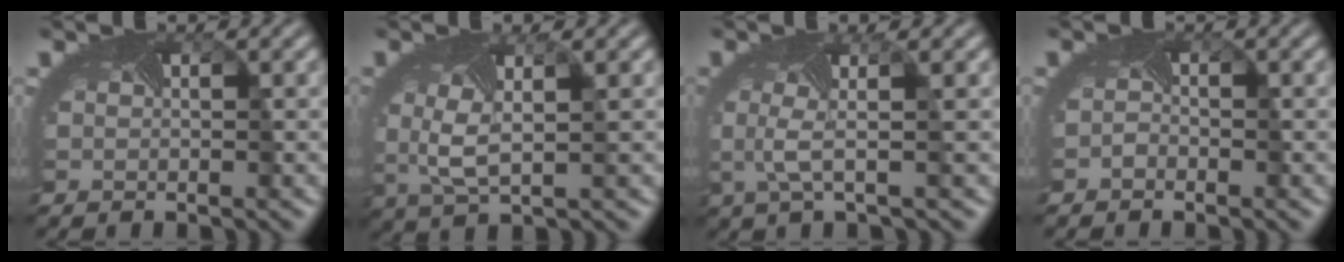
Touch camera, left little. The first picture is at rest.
{"total": 3.1, "force": [0.4, 0.9, 2.9], "torque": [-0.084, 0.000, 0.007]}
{"total": 2.1, "force": [-0.1, -0.1, 2.1], "torque": [-0.055, 0.000, -0.003]}
{"total": 0.7, "force": [-0.7, 0.0, -0.1], "torque": [-0.007, -0.001, -0.015]}